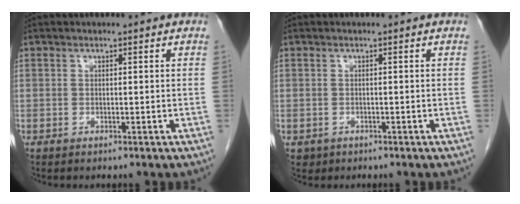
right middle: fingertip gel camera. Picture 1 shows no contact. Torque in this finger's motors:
{"motor_torque": [0.23, 0.06, -0.04, 0.00]}